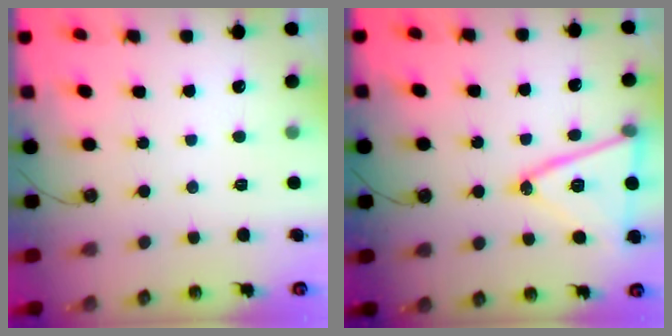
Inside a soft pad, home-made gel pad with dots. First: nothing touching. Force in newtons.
{"total": 16.2, "press": 15.8, "slide": 3.6}